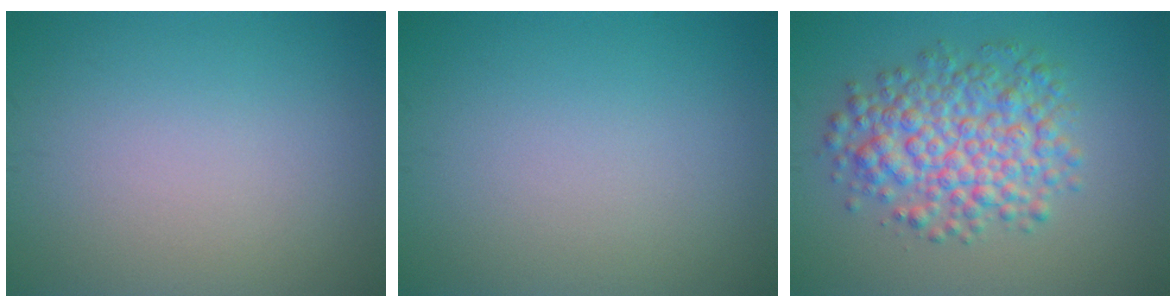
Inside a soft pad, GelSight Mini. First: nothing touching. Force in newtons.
{"total": 0.0}
{"total": 6.4, "press": 6.4, "slide": 0.1}